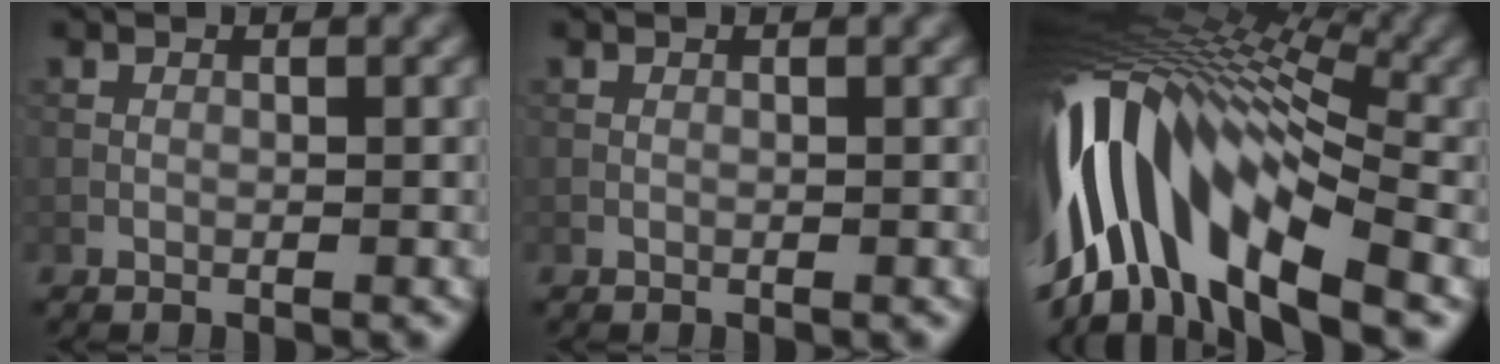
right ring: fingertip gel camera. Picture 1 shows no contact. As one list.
[{"total": 0.0}, {"total": 15.6, "force": [-2.6, 7.7, 13.3], "torque": [-0.249, 0.021, -0.041]}]